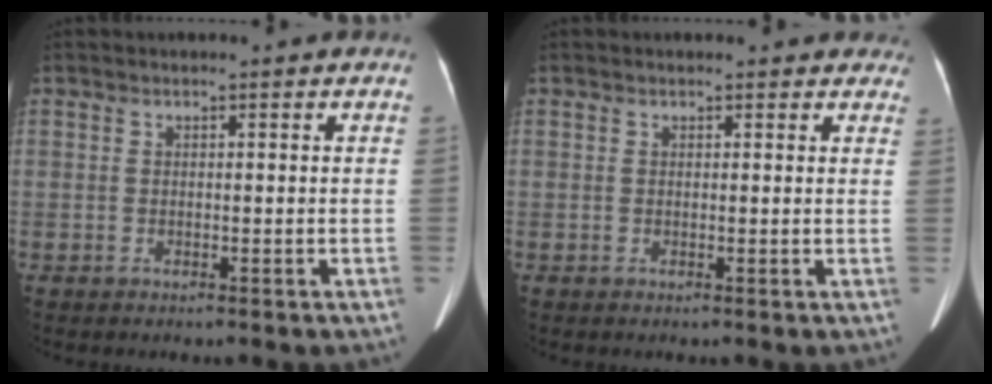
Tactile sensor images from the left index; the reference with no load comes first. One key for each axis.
{"total": 4.0, "fx": 3.5, "fy": 1.9, "fz": 0.6, "tx": 0.010, "ty": 0.004, "tz": 0.021}